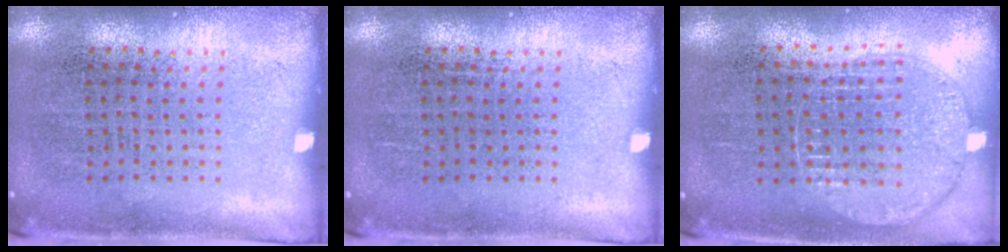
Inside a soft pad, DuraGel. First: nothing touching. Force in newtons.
{"total": 0.0}
{"total": 1.0, "press": 1.0, "slide": 0.1}